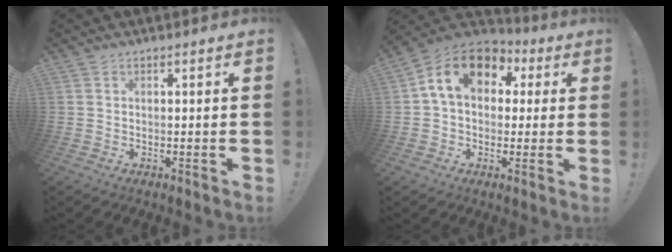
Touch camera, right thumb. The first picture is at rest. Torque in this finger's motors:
{"motor_torque": [1.51, 2.71, 0.84, -0.05, 0.06]}